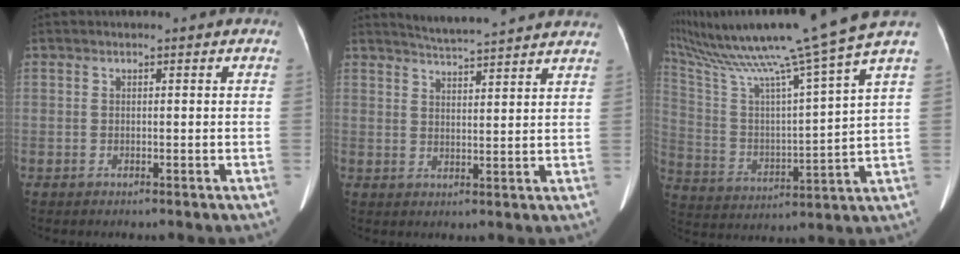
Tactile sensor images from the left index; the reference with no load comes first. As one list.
[{"total": 11.4, "force": [10.8, -0.1, 3.7], "torque": [-0.063, 0.012, 0.138]}, {"total": 23.1, "force": [18.6, -2.3, 13.4], "torque": [-0.254, -0.022, 0.308]}]